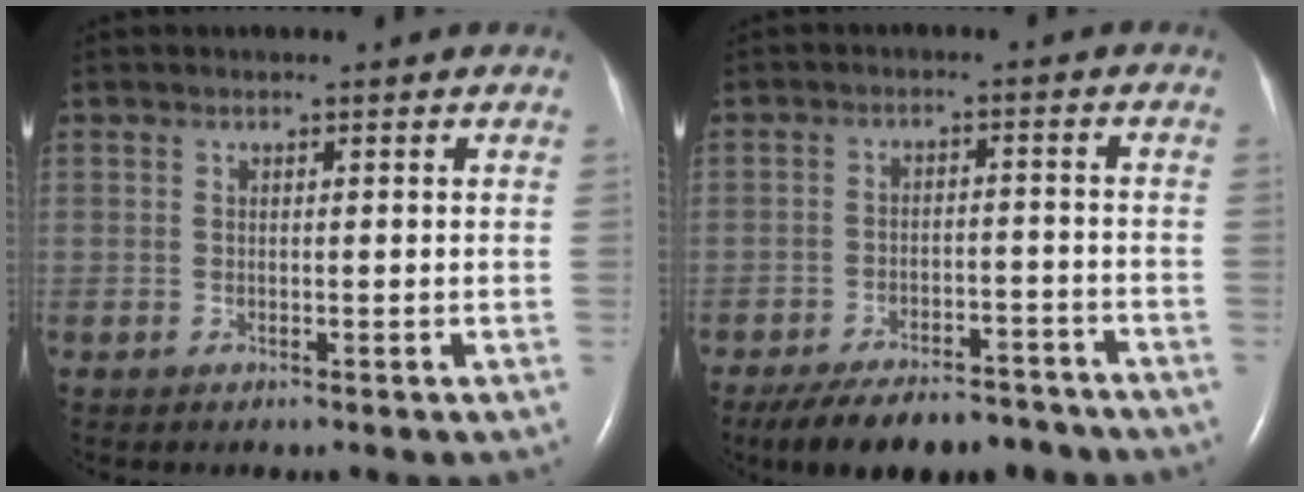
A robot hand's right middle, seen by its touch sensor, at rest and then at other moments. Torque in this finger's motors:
{"motor_torque": [0.68, -0.70, 0.17, 0.04]}